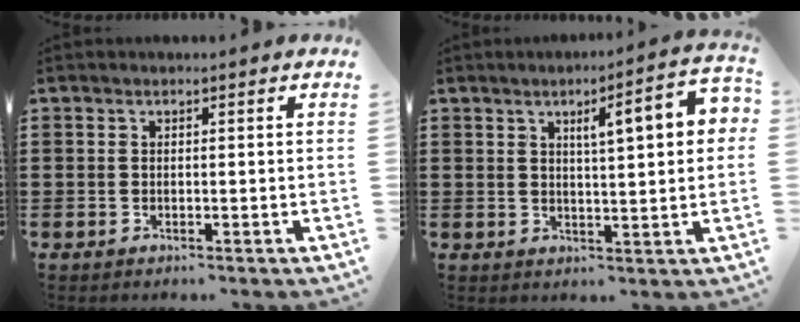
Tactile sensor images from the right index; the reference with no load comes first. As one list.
[{"total": 7.0, "force": [2.3, 1.4, 6.5], "torque": [-0.103, -0.004, 0.030]}]